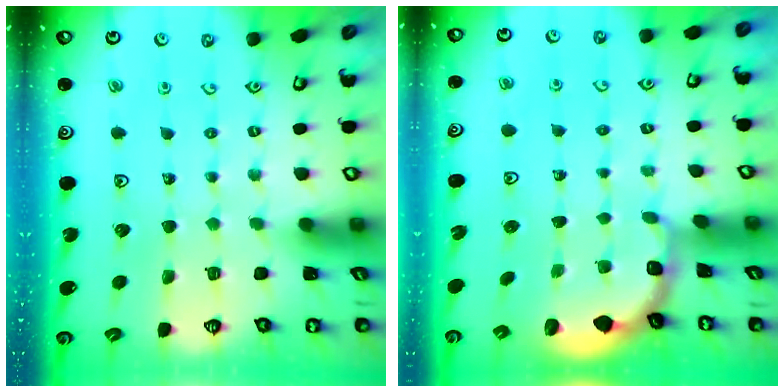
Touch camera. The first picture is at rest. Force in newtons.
{"total": 1.9, "press": 1.8, "slide": 0.7}